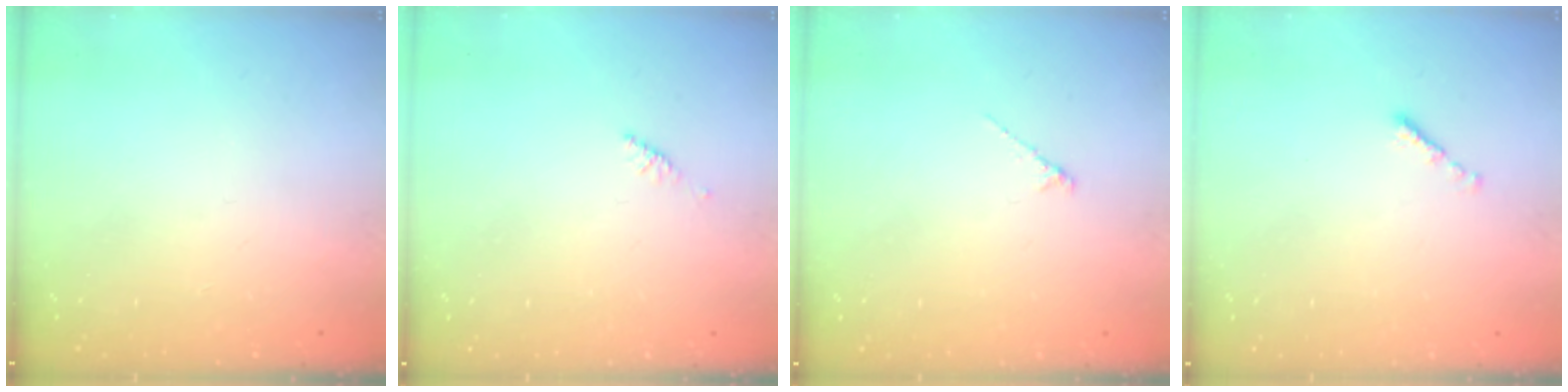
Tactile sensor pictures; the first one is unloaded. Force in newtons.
{"total": 2.4, "press": 2.3, "slide": 0.7}
{"total": 1.2, "press": 1.1, "slide": 0.4}
{"total": 0.7, "press": 0.5, "slide": 0.4}